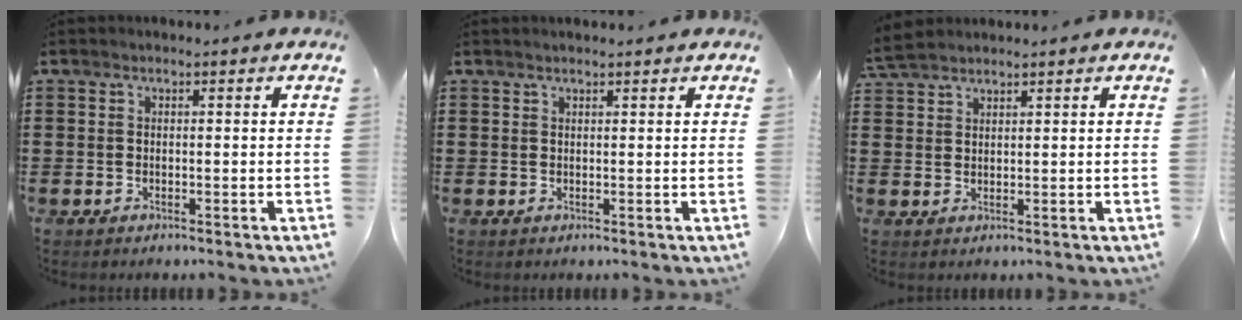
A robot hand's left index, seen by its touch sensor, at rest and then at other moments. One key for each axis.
{"total": 0.7, "fx": 0.6, "fy": 0.0, "fz": 0.3, "tx": -0.007, "ty": -0.001, "tz": 0.011}
{"total": 3.1, "fx": 2.8, "fy": 0.7, "fz": 1.0, "tx": -0.027, "ty": 0.002, "tz": 0.056}